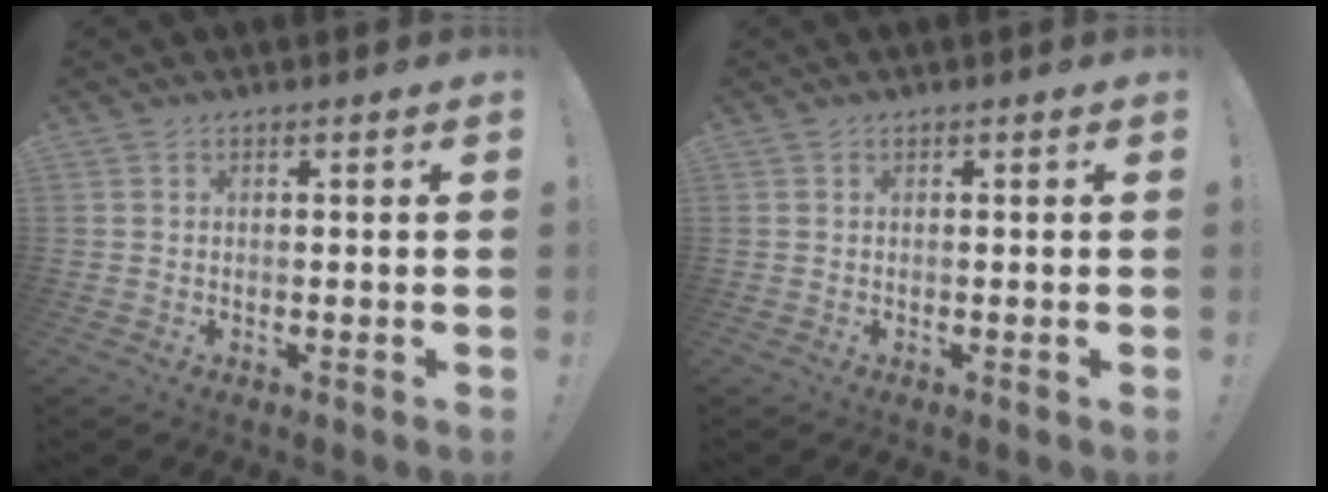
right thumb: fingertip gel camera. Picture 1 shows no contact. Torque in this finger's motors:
{"motor_torque": [-0.04, 0.08, -0.11, -0.04, 0.06]}